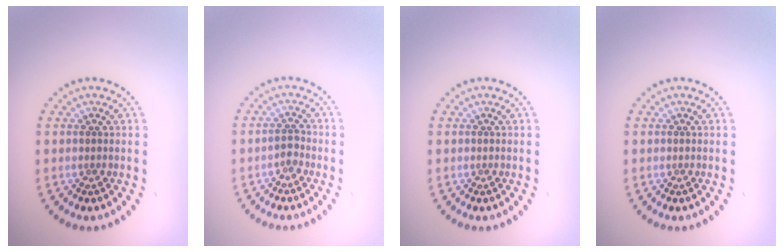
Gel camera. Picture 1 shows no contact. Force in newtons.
{"total": 1.2, "press": 1.0, "slide": 0.6}
{"total": 0.0}
{"total": 0.0}